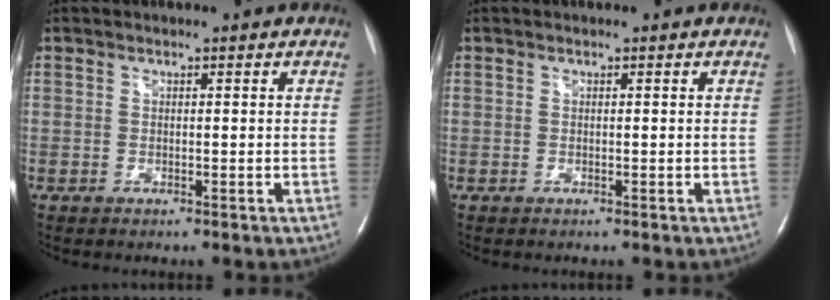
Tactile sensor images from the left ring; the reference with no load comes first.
{"total": 0.0}